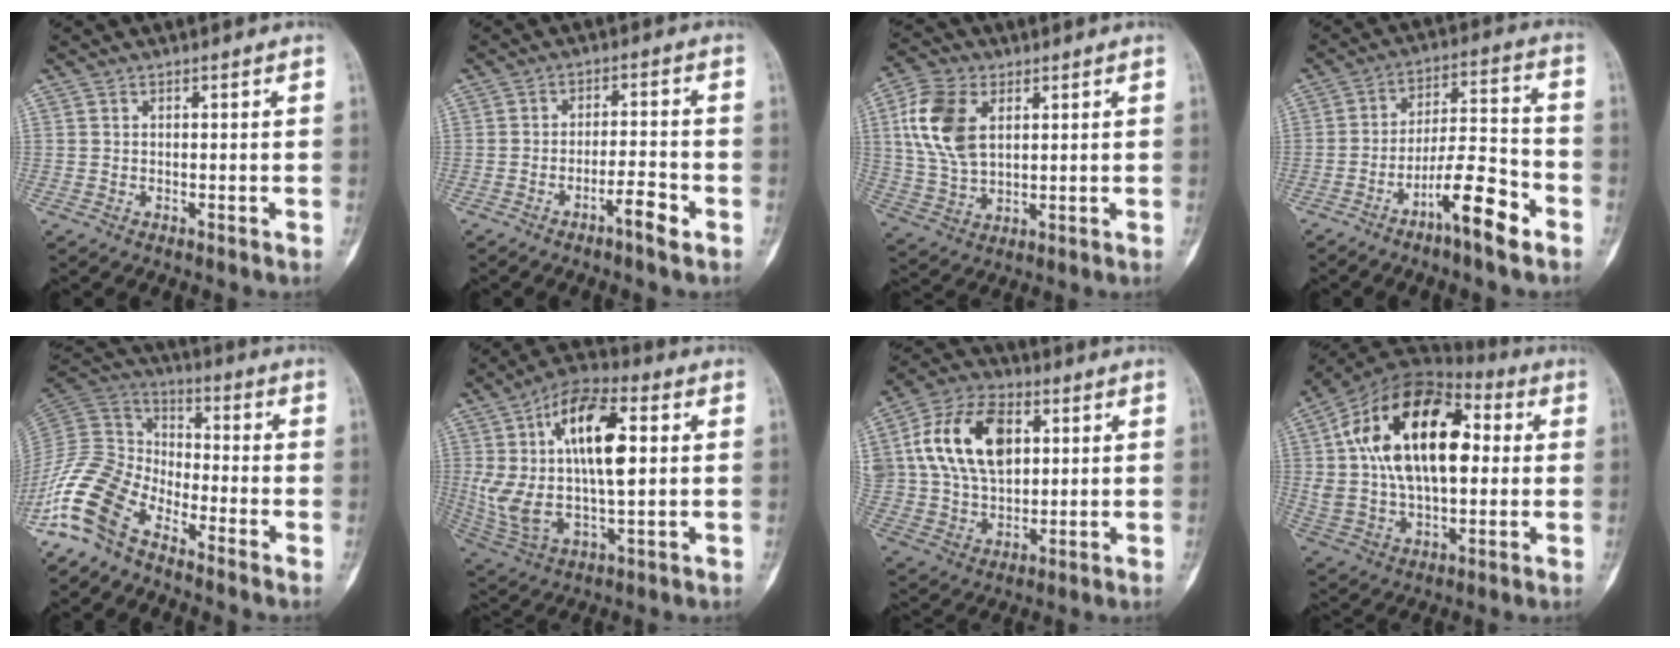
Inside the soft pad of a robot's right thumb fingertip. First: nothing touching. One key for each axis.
{"total": 5.0, "fx": -2.9, "fy": 0.8, "fz": 3.9, "tx": -0.070, "ty": 0.022, "tz": -0.049}
{"total": 12.2, "fx": 3.5, "fy": 7.4, "fz": 9.0, "tx": -0.181, "ty": -0.002, "tz": 0.068}
{"total": 11.7, "fx": -6.8, "fy": 2.5, "fz": 9.2, "tx": -0.158, "ty": 0.055, "tz": -0.115}
{"total": 13.4, "fx": -9.0, "fy": 6.9, "fz": 7.0, "tx": -0.142, "ty": 0.069, "tz": -0.193}
{"total": 21.1, "fx": 4.1, "fy": 9.4, "fz": 18.4, "tx": -0.351, "ty": 0.010, "tz": 0.069}
{"total": 17.7, "fx": 4.6, "fy": 11.4, "fz": 12.7, "tx": -0.215, "ty": 0.004, "tz": 0.085}
{"total": 25.6, "fx": 4.8, "fy": 14.6, "fz": 20.5, "tx": -0.357, "ty": 0.020, "tz": 0.076}